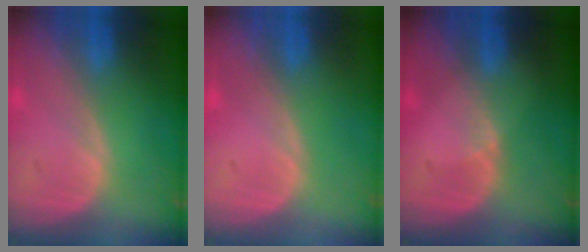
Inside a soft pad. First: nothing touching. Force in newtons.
{"total": 0.0}
{"total": 1.4, "press": 0.9, "slide": 1.1}